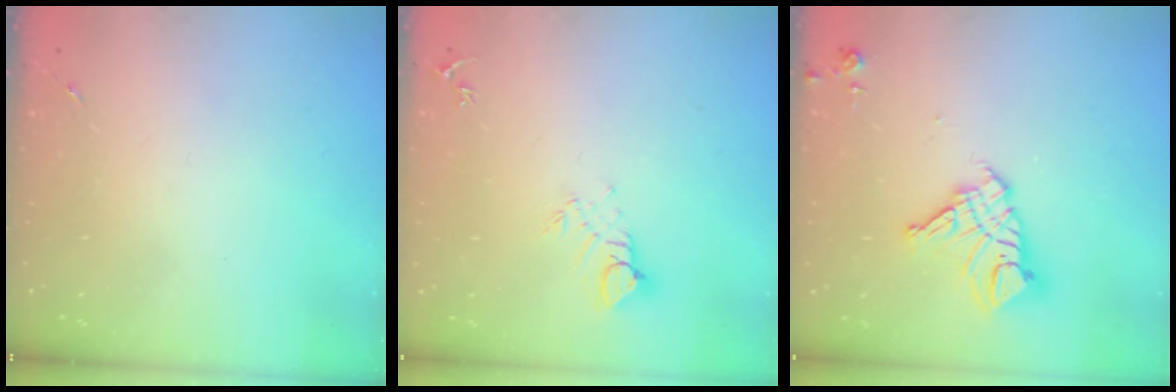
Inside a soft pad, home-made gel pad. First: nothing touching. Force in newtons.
{"total": 5.2, "press": 5.2, "slide": 0.4}
{"total": 14.0, "press": 13.9, "slide": 1.5}